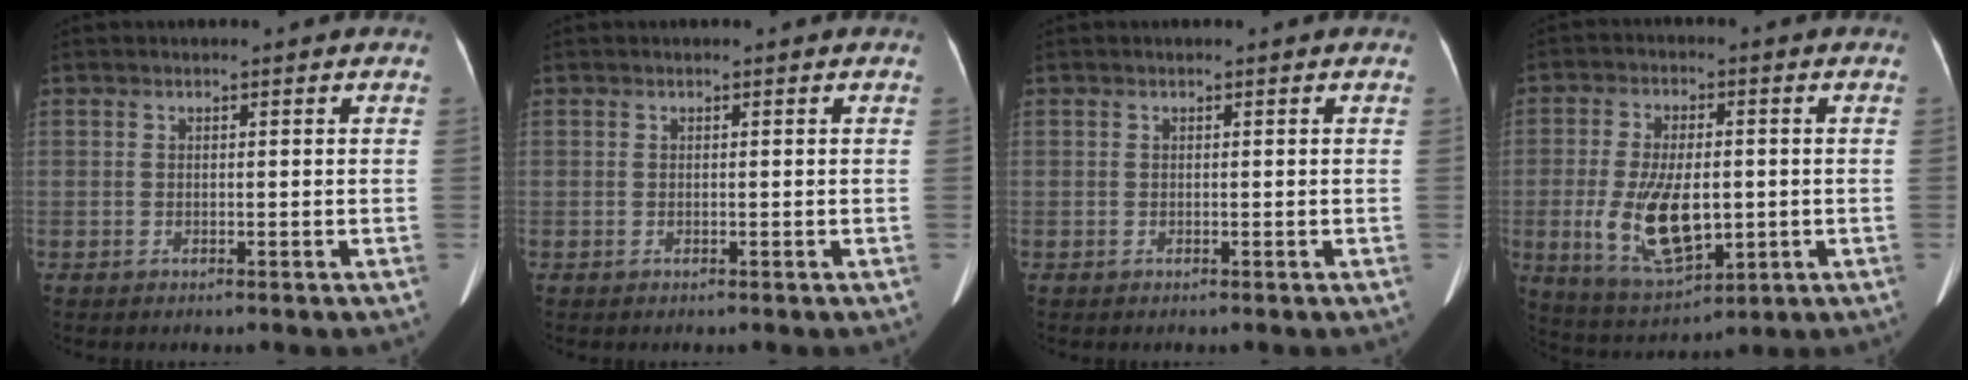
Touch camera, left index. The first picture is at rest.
{"total": 0.0}
{"total": 0.0}
{"total": 11.8, "force": [-1.6, 5.2, 10.5], "torque": [-0.209, -0.010, -0.013]}